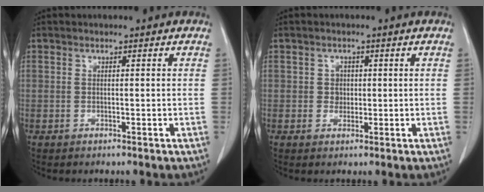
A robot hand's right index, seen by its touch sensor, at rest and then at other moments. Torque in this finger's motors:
{"motor_torque": [0.11, -0.09, 0.02, 0.01]}